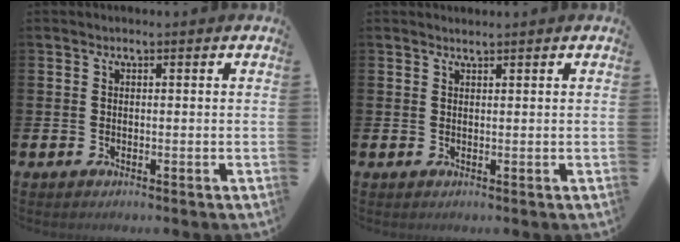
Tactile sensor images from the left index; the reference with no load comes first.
{"total": 0.8, "force": [0.8, 0.0, 0.1], "torque": [-0.001, -0.001, 0.015]}